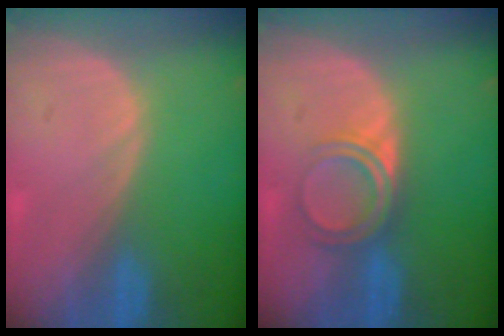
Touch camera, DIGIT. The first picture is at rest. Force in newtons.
{"total": 4.7, "press": 4.2, "slide": 2.2}